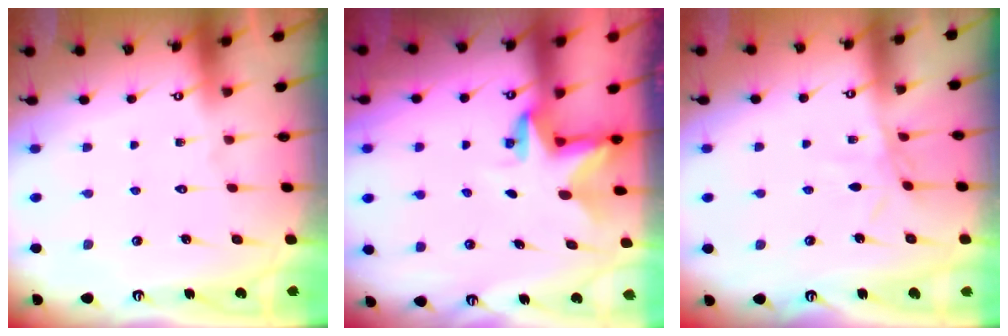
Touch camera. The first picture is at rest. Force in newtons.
{"total": 2.8, "press": 2.8, "slide": 0.1}
{"total": 4.8, "press": 4.7, "slide": 0.6}